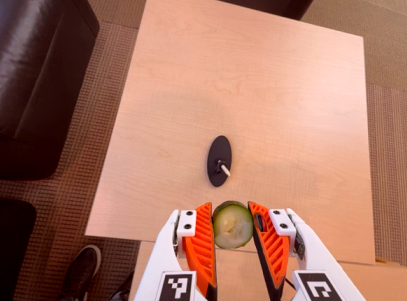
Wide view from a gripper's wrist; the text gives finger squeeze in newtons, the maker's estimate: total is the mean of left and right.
{"total": 9.9, "left": 10.4, "right": 9.4}